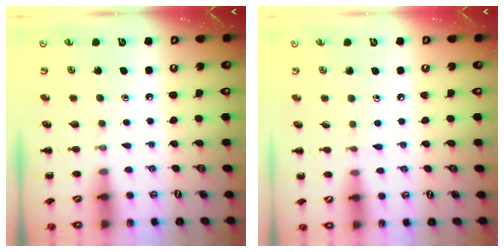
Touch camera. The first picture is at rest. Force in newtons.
{"total": 3.0, "press": 2.7, "slide": 1.2}